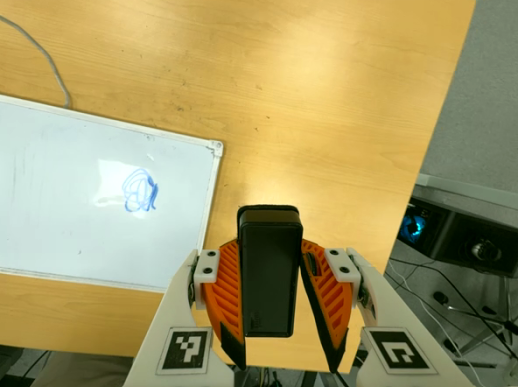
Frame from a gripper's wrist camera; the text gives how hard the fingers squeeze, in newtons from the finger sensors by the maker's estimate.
{"total": 4.0, "left": 3.1, "right": 4.9}